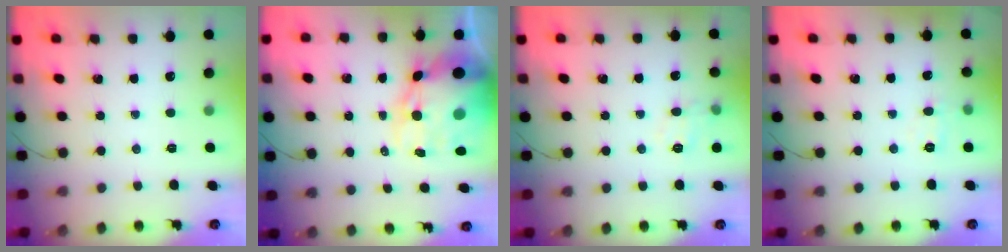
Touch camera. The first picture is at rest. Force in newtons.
{"total": 19.6, "press": 19.0, "slide": 4.6}
{"total": 8.6, "press": 8.5, "slide": 1.1}
{"total": 5.4, "press": 5.2, "slide": 1.3}